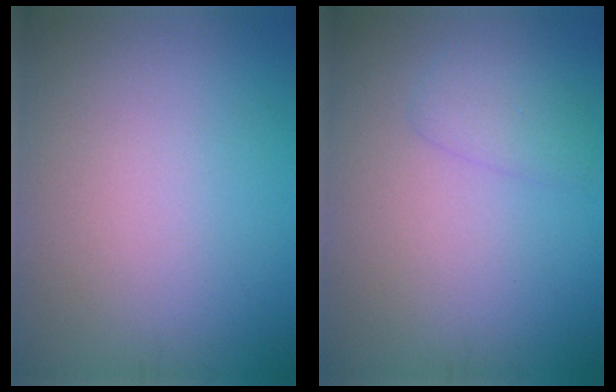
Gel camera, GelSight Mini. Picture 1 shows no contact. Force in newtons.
{"total": 1.8, "press": 1.8, "slide": 0.0}